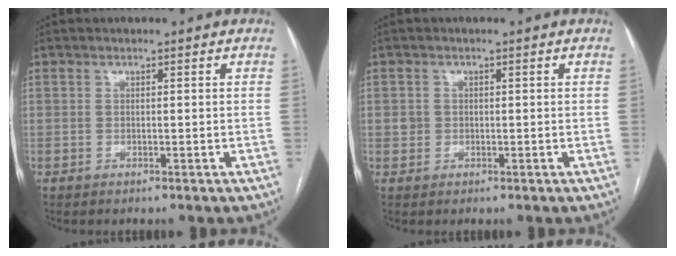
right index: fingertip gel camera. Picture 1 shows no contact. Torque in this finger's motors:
{"motor_torque": [0.06, 0.06, 0.06, 0.01]}